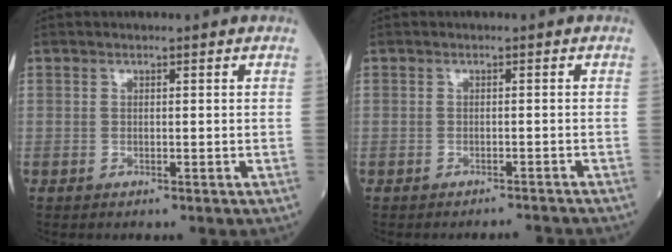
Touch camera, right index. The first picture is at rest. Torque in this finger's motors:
{"motor_torque": [-2.04, -0.10, -1.05, -0.20]}